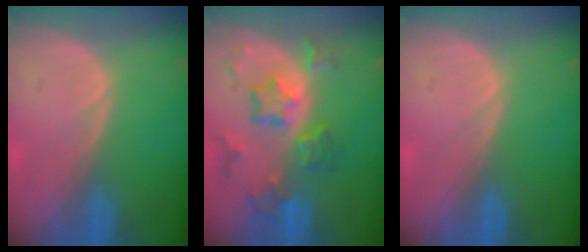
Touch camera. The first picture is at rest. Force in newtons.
{"total": 8.2, "press": 7.2, "slide": 3.9}
{"total": 0.0}